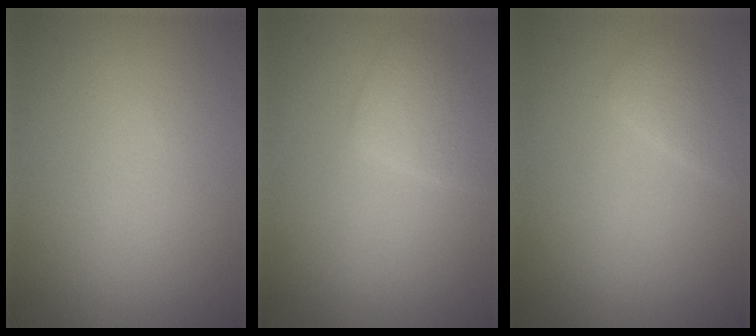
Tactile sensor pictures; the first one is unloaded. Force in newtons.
{"total": 2.3, "press": 2.3, "slide": 0.0}
{"total": 1.7, "press": 1.7, "slide": 0.0}